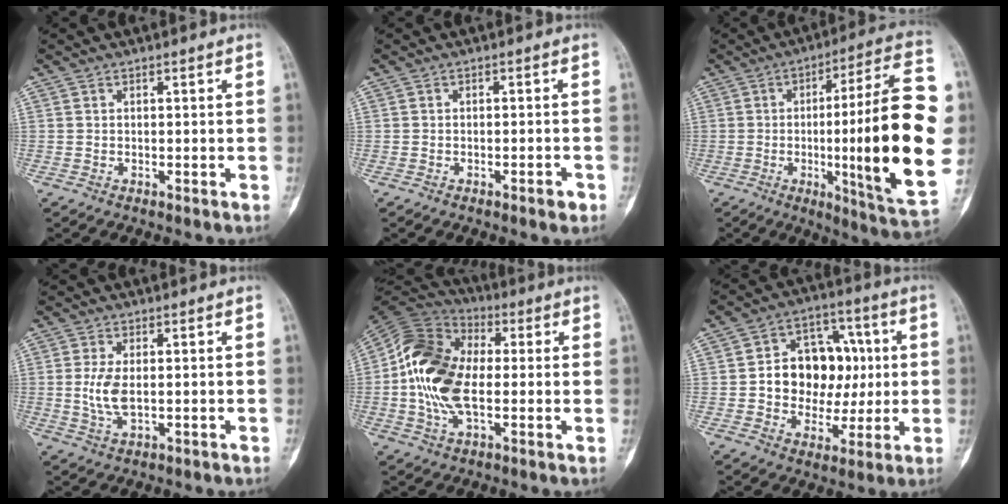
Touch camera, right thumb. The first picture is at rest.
{"total": 1.9, "force": [-1.2, 0.6, 1.4], "torque": [-0.022, 0.005, -0.017]}
{"total": 27.2, "force": [-1.8, 2.9, 27.0], "torque": [-0.385, 0.002, -0.029]}
{"total": 4.9, "force": [0.0, 2.3, 4.3], "torque": [-0.100, -0.007, 0.003]}
{"total": 16.8, "force": [-0.1, 9.8, 13.6], "torque": [-0.268, 0.019, -0.011]}
{"total": 15.2, "force": [0.8, 11.8, 9.6], "torque": [-0.090, 0.028, 0.018]}